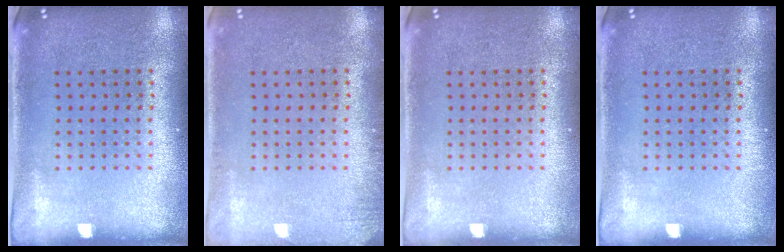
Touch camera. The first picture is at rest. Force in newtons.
{"total": 1.2, "press": 1.2, "slide": 0.2}
{"total": 0.0}
{"total": 0.0}